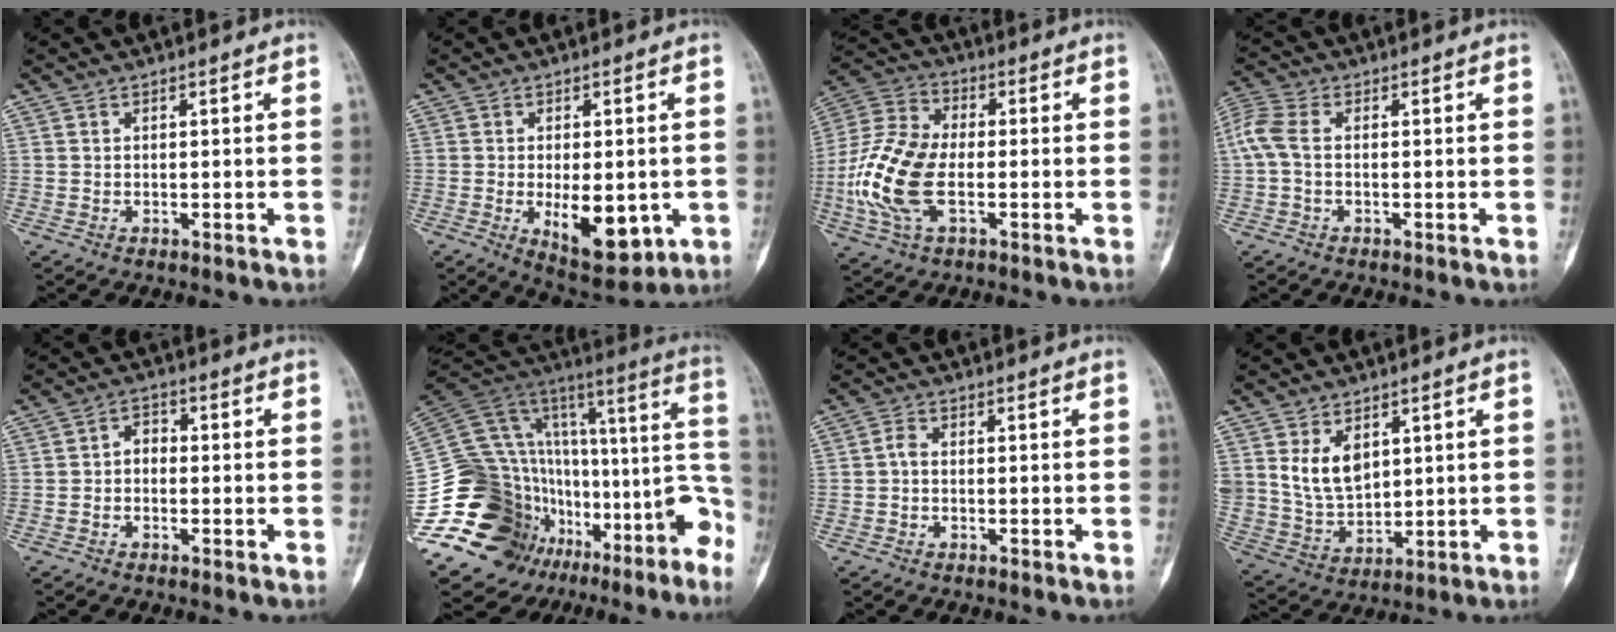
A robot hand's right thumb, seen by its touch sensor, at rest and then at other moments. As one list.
[{"total": 10.7, "force": [-2.3, 5.0, 9.1], "torque": [-0.108, -0.017, -0.022]}, {"total": 15.1, "force": [-2.9, 8.2, 12.3], "torque": [-0.274, 0.016, -0.059]}, {"total": 5.5, "force": [-0.1, 2.9, 4.6], "torque": [-0.127, 0.017, -0.009]}, {"total": 2.7, "force": [-0.5, 1.9, 1.9], "torque": [-0.014, 0.012, -0.021]}, {"total": 33.8, "force": [-16.8, 18.0, 23.1], "torque": [-0.293, 0.149, -0.250]}, {"total": 1.6, "force": [-0.3, 1.0, 1.2], "torque": [-0.020, 0.003, -0.010]}, {"total": 8.9, "force": [3.4, 5.9, 5.7], "torque": [-0.089, -0.021, 0.085]}]